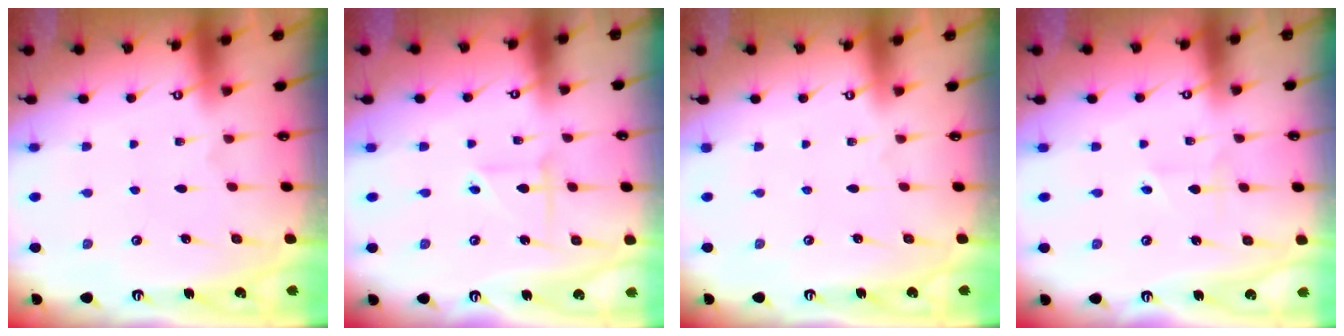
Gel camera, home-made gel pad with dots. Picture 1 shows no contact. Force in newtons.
{"total": 2.8, "press": 2.8, "slide": 0.2}
{"total": 0.0}
{"total": 1.5, "press": 1.4, "slide": 0.5}